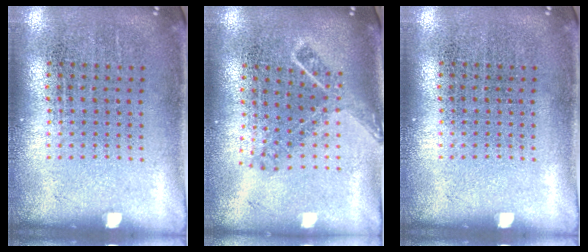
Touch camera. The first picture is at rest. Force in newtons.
{"total": 1.7, "press": 1.2, "slide": 1.2}
{"total": 0.0}